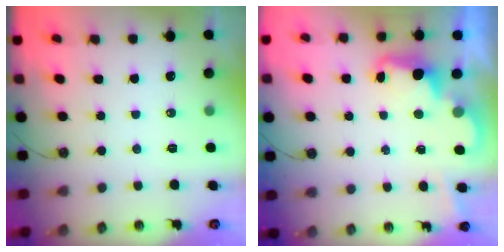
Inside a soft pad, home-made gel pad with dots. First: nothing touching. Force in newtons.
{"total": 2.5, "press": 2.4, "slide": 0.6}